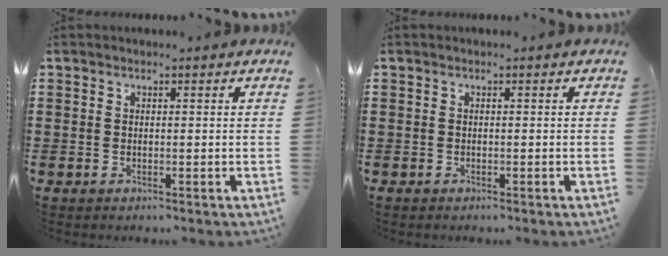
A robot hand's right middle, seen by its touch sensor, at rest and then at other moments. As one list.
[{"total": 0.0}]